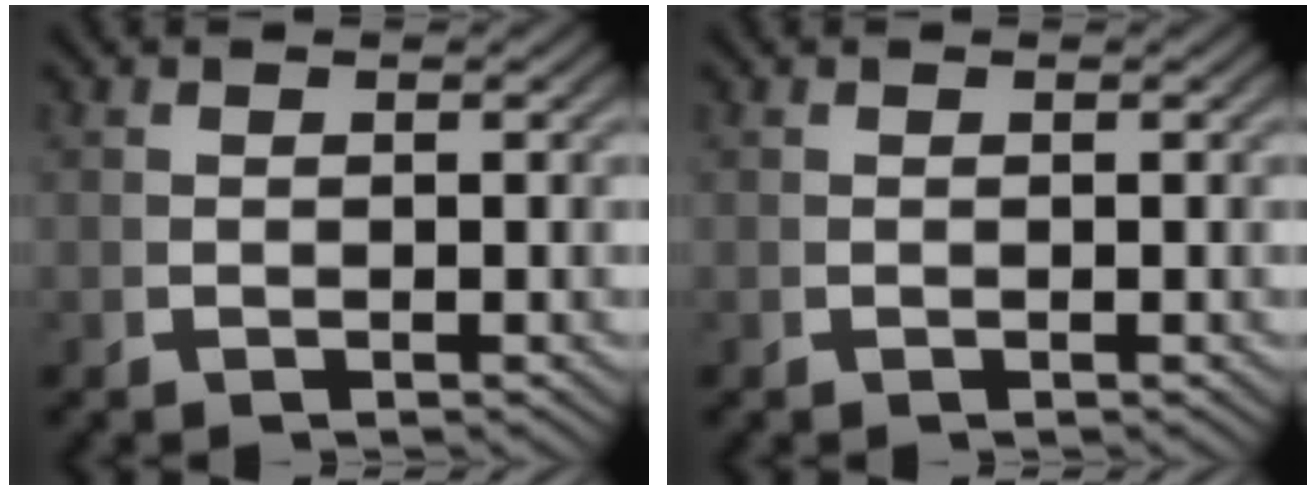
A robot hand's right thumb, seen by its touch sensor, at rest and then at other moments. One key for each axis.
{"total": 0.0}